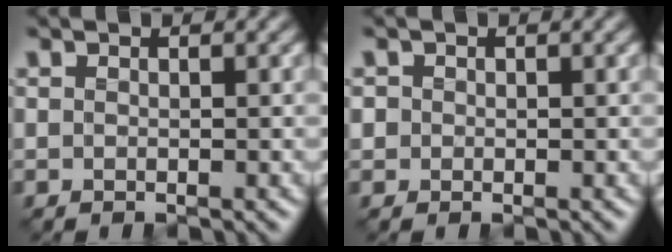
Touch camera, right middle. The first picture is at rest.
{"total": 0.6, "force": [0.0, 0.6, -0.2], "torque": [0.006, 0.000, 0.004]}